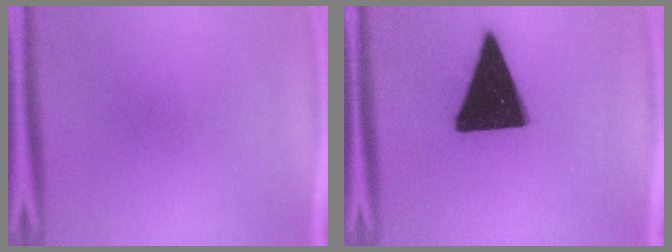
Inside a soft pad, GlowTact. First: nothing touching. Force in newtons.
{"total": 19.4}